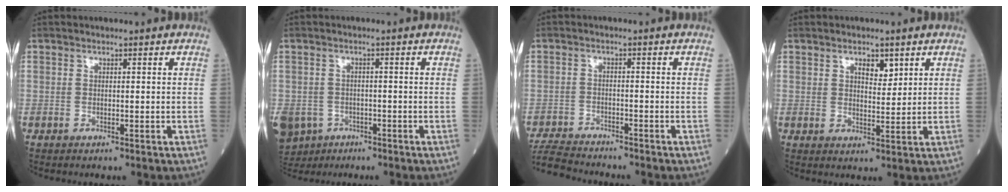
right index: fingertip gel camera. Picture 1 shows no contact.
{"total": 9.5, "force": [-5.3, 7.5, 2.5], "torque": [-0.080, -0.006, -0.081]}
{"total": 7.7, "force": [-7.5, 0.5, 1.3], "torque": [-0.025, -0.013, -0.134]}
{"total": 3.3, "force": [1.9, 1.4, 2.3], "torque": [-0.033, -0.002, 0.032]}